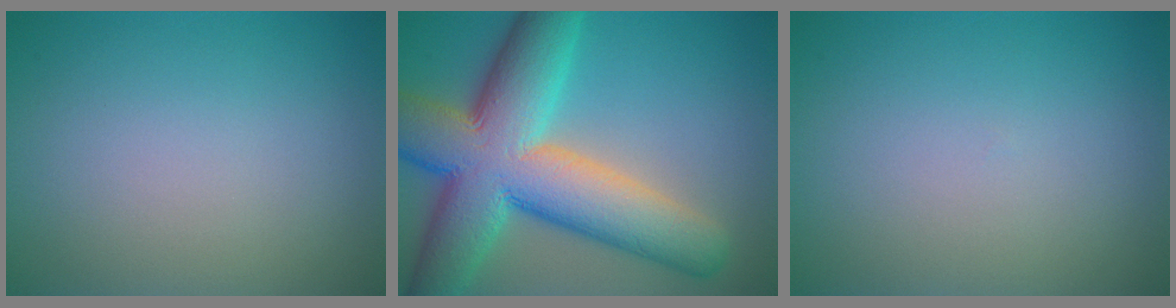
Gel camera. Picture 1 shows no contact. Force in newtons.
{"total": 14.0, "press": 14.0, "slide": 0.7}
{"total": 0.0}